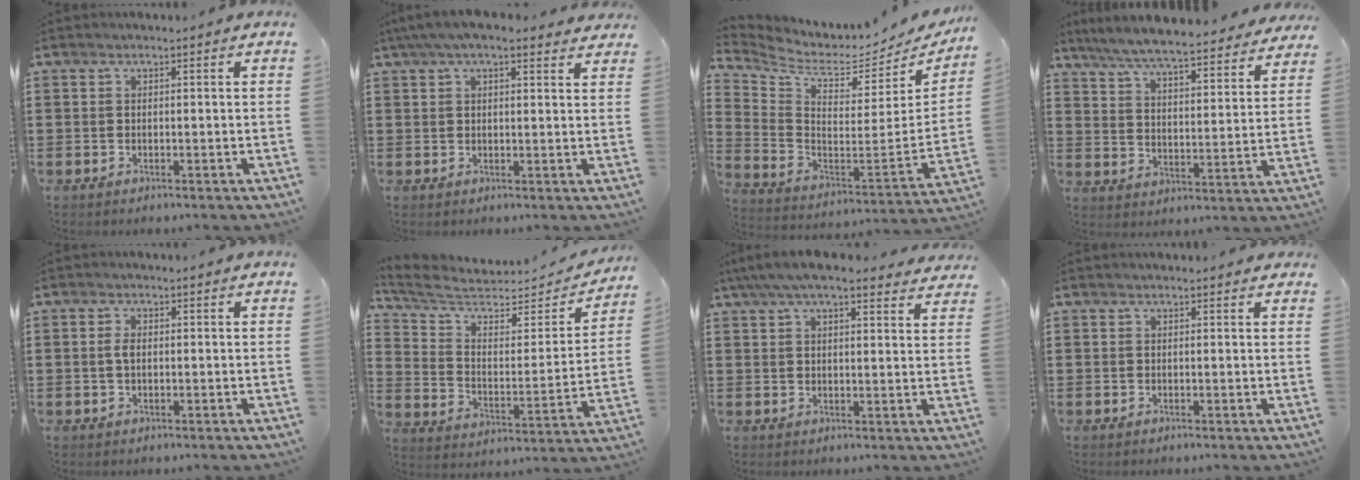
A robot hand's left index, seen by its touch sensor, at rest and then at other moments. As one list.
[{"total": 5.0, "force": [3.8, 1.3, 3.0], "torque": [-0.068, 0.002, 0.069]}, {"total": 5.1, "force": [4.0, 2.2, 2.3], "torque": [-0.065, -0.052, 0.063]}, {"total": 6.6, "force": [6.2, -0.1, 2.3], "torque": [-0.073, -0.045, 0.105]}, {"total": 1.8, "force": [0.1, 0.8, 1.6], "torque": [-0.040, 0.000, -0.002]}, {"total": 6.3, "force": [5.0, 2.5, 3.0], "torque": [-0.085, -0.038, 0.084]}, {"total": 6.3, "force": [5.4, 1.2, 3.2], "torque": [-0.077, -0.006, 0.099]}, {"total": 0.7, "force": [0.6, 0.2, 0.3], "torque": [-0.007, 0.001, 0.012]}]